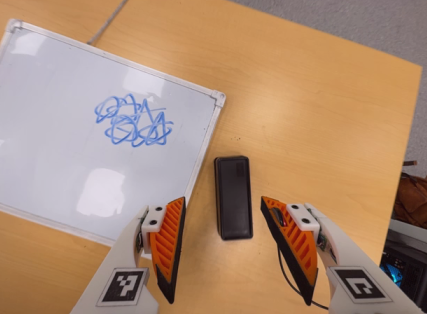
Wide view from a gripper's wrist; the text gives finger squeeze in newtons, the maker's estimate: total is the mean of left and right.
{"total": 0.0}